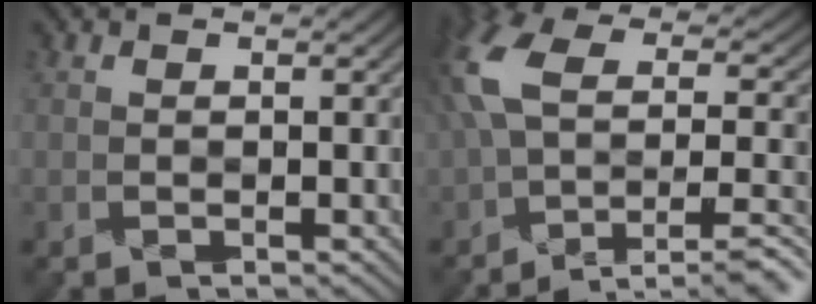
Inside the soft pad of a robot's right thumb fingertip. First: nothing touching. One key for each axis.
{"total": 12.6, "fx": -4.3, "fy": 5.4, "fz": 10.5, "tx": -0.235, "ty": 0.009, "tz": -0.065}